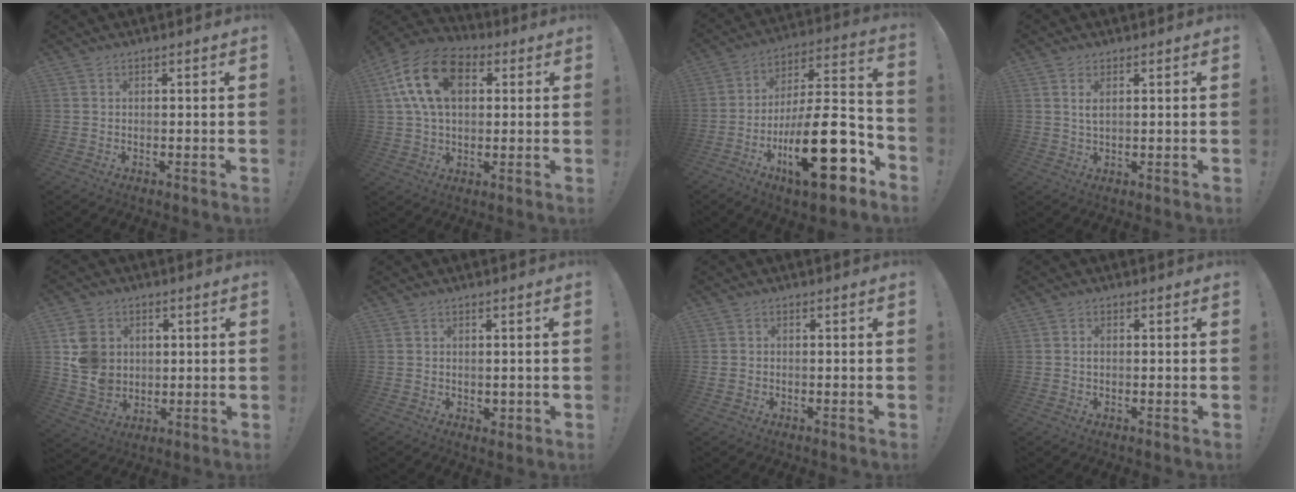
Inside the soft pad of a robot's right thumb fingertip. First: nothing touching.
{"total": 17.6, "force": [5.4, 11.0, 12.5], "torque": [-0.239, -0.002, 0.096]}
{"total": 26.3, "force": [-10.2, 8.7, 22.6], "torque": [-0.367, 0.052, -0.161]}
{"total": 2.4, "force": [1.0, 0.8, 2.1], "torque": [-0.038, -0.002, 0.016]}
{"total": 11.2, "force": [2.5, 9.9, 4.5], "torque": [-0.081, 0.002, 0.055]}
{"total": 1.9, "force": [0.1, 1.6, 1.0], "torque": [-0.004, -0.002, 0.002]}
{"total": 1.4, "force": [-0.2, 1.2, 0.6], "torque": [-0.013, 0.004, -0.003]}
{"total": 1.0, "force": [0.1, 0.6, 0.7], "torque": [-0.011, 0.002, 0.001]}